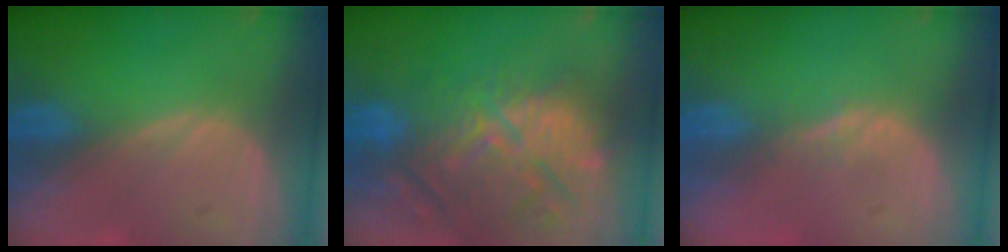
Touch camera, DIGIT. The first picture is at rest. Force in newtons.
{"total": 13.8, "press": 12.6, "slide": 5.6}
{"total": 1.5, "press": 1.2, "slide": 0.9}